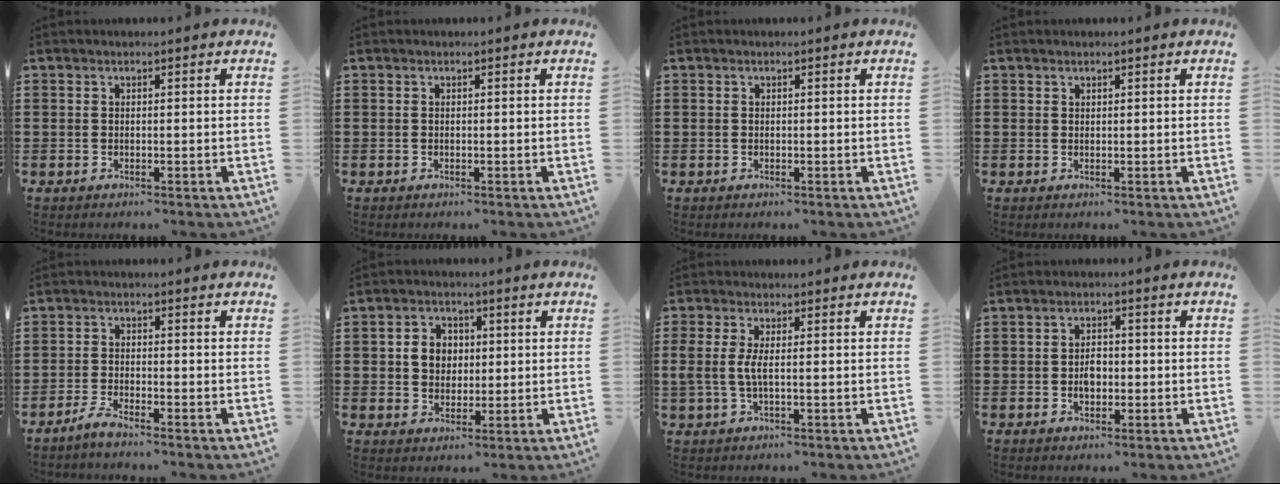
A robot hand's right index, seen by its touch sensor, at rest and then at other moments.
{"total": 0.0}
{"total": 0.0}
{"total": 0.5, "force": [0.4, 0.3, 0.0], "torque": [-0.001, 0.002, 0.008]}
{"total": 2.4, "force": [-2.2, -0.1, 0.9], "torque": [-0.025, -0.002, -0.044]}
{"total": 4.5, "force": [0.5, 4.0, 2.1], "torque": [-0.056, 0.014, 0.005]}
{"total": 3.3, "force": [-0.2, 0.8, 3.2], "torque": [-0.083, -0.007, -0.012]}
{"total": 2.8, "force": [-0.4, 1.8, 2.0], "torque": [-0.031, 0.002, -0.011]}